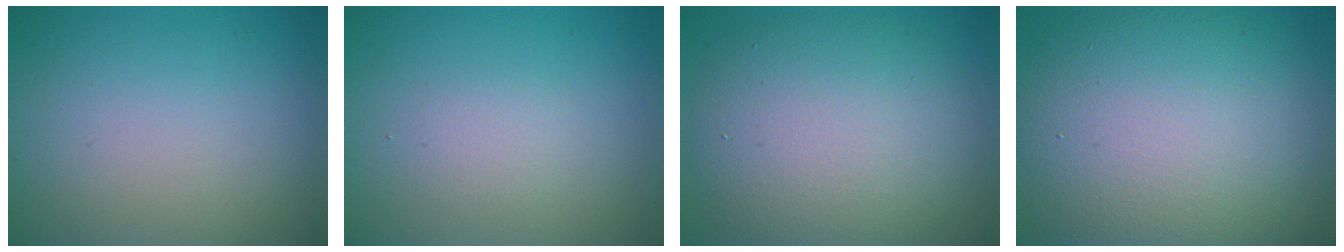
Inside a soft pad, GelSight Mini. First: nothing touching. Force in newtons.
{"total": 1.4, "press": 1.4, "slide": 0.1}
{"total": 9.6, "press": 9.6, "slide": 0.4}
{"total": 14.2, "press": 14.2, "slide": 0.7}